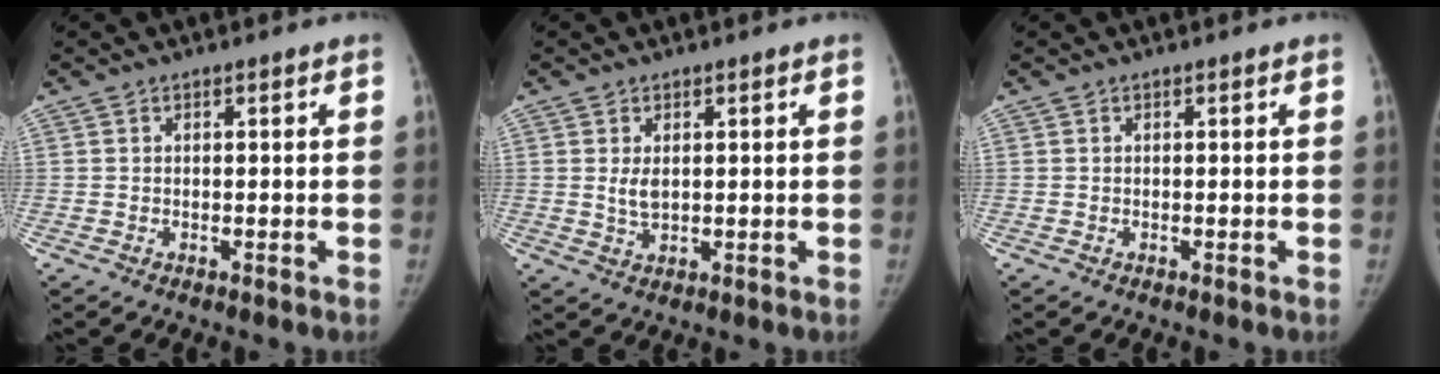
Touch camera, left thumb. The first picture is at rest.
{"total": 2.7, "force": [0.6, 1.6, 2.1], "torque": [-0.034, -0.006, 0.015]}
{"total": 0.0}